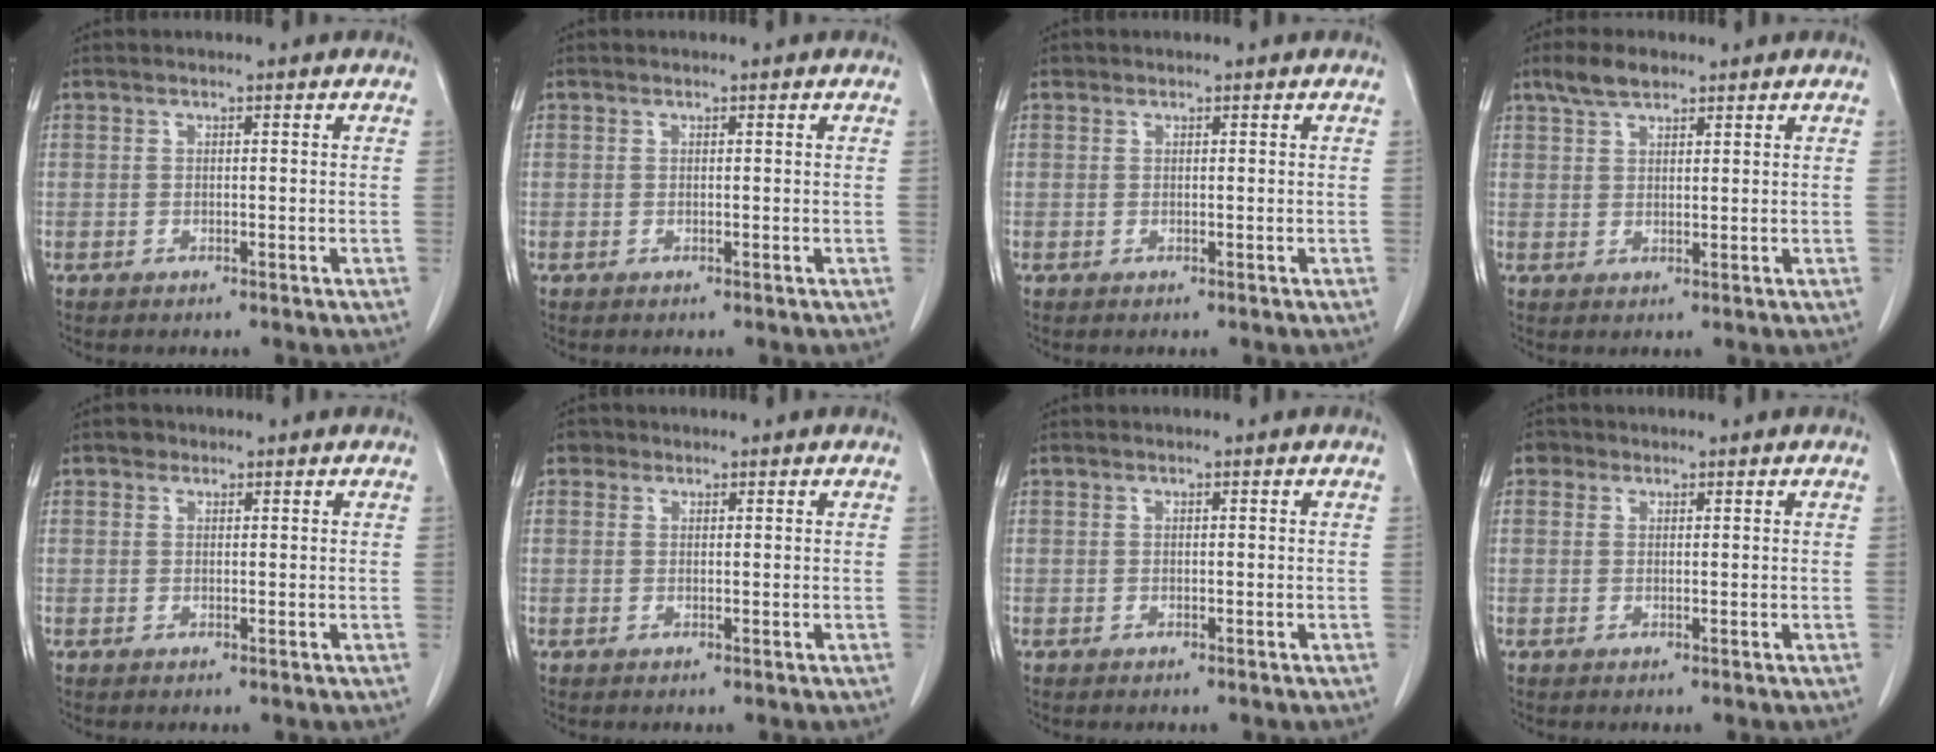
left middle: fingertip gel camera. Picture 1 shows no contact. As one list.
[{"total": 0.0}, {"total": 0.0}, {"total": 4.1, "force": [3.1, 1.6, 2.2], "torque": [-0.053, 0.012, 0.060]}, {"total": 1.0, "force": [0.6, 0.8, 0.2], "torque": [0.002, 0.003, 0.006]}, {"total": 1.3, "force": [0.7, 1.1, 0.1], "torque": [0.005, 0.004, 0.007]}, {"total": 0.0}, {"total": 1.5, "force": [0.8, 1.3, 0.2], "torque": [0.002, 0.006, 0.007]}]